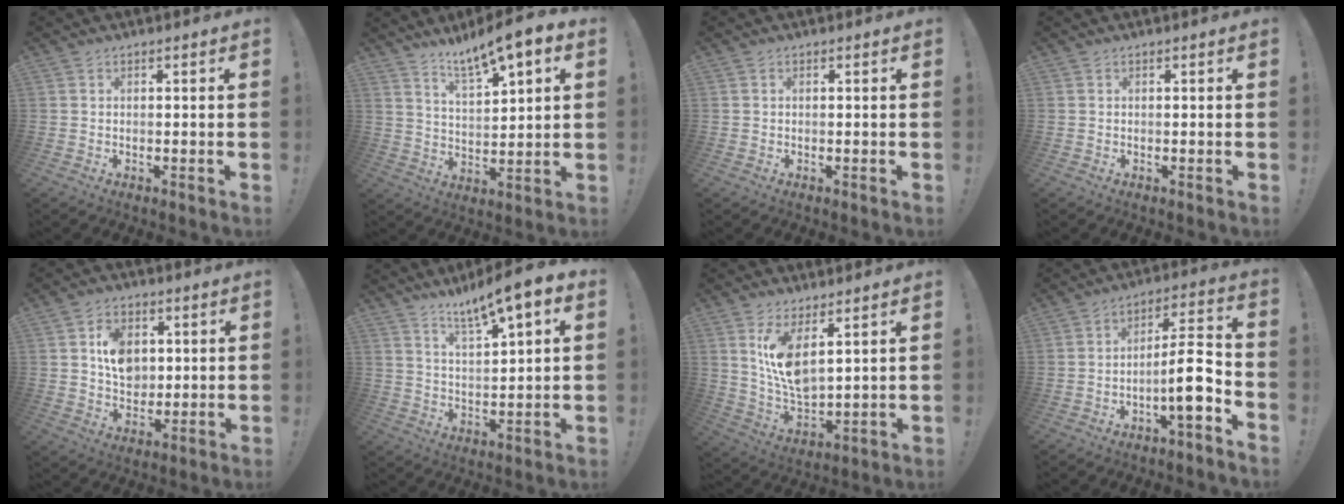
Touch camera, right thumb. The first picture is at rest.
{"total": 10.5, "force": [8.0, 1.8, 6.5], "torque": [-0.109, -0.055, 0.133]}
{"total": 0.0}
{"total": 0.0}
{"total": 9.8, "force": [2.4, 7.9, 5.1], "torque": [-0.072, -0.002, 0.050]}
{"total": 10.1, "force": [7.4, 1.0, 6.8], "torque": [-0.117, -0.051, 0.122]}
{"total": 11.2, "force": [6.1, 4.4, 8.2], "torque": [-0.159, -0.043, 0.112]}
{"total": 11.8, "force": [-4.7, 3.0, 10.4], "torque": [-0.162, 0.027, -0.078]}